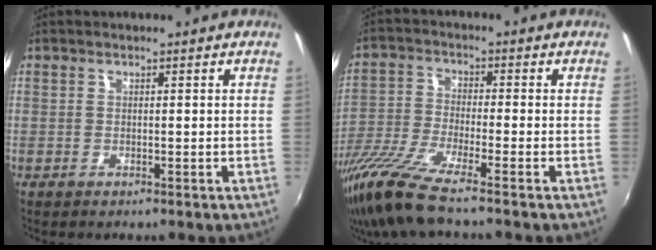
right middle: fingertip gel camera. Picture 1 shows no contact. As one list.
[{"total": 11.6, "force": [-9.0, 0.0, 7.3], "torque": [-0.158, -0.035, -0.176]}]